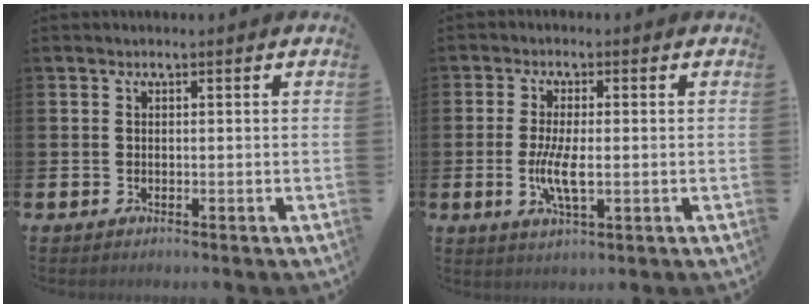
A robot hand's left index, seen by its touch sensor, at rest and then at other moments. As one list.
[{"total": 5.0, "force": [-0.3, 1.8, 4.7], "torque": [-0.082, -0.002, -0.009]}]